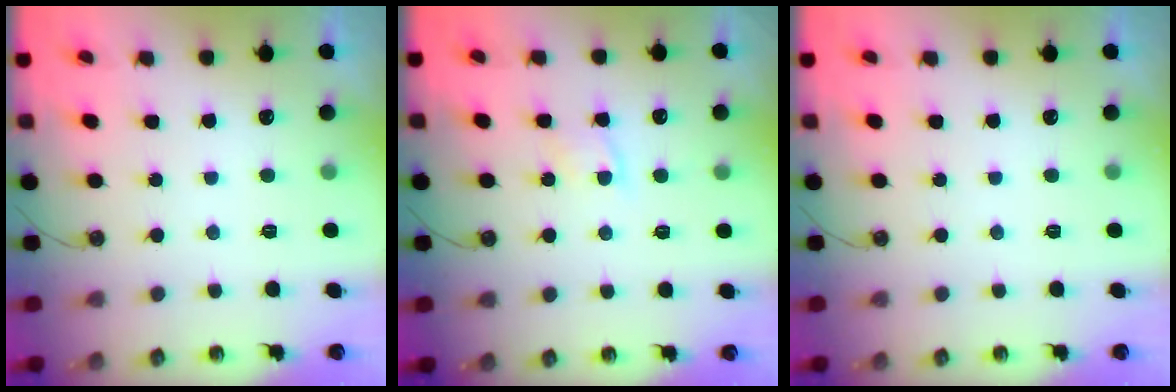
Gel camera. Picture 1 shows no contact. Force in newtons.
{"total": 4.3, "press": 4.2, "slide": 0.5}
{"total": 0.0}